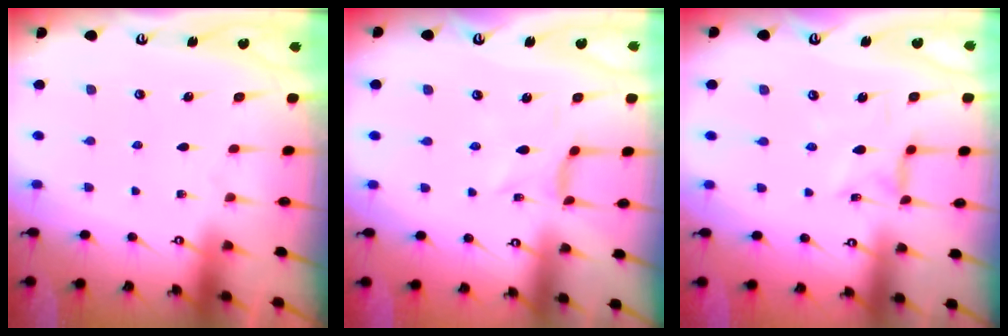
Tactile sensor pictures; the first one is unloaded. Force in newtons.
{"total": 1.2, "press": 1.2, "slide": 0.2}
{"total": 2.8, "press": 2.8, "slide": 0.2}